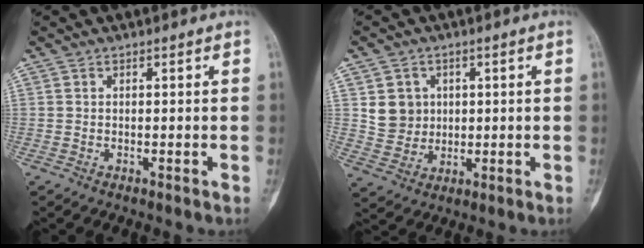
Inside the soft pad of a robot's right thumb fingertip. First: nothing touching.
{"total": 6.6, "force": [1.5, 6.1, 2.0], "torque": [-0.007, -0.006, 0.034]}